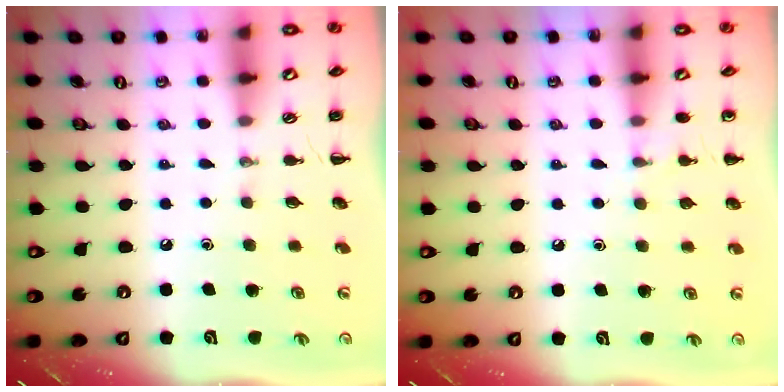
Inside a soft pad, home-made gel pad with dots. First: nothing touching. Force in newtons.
{"total": 5.2, "press": 4.9, "slide": 1.5}